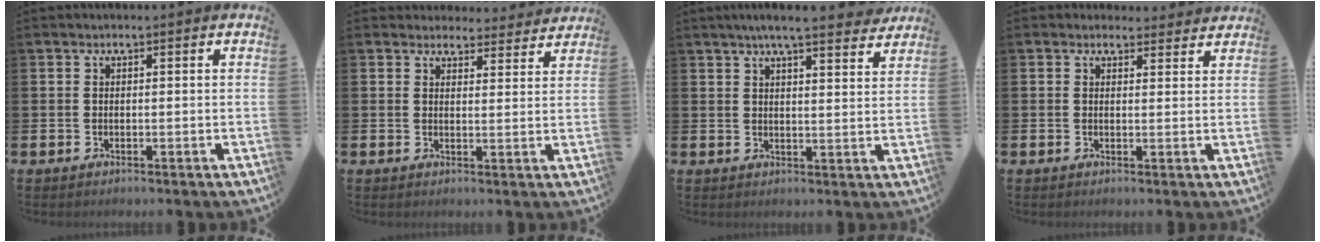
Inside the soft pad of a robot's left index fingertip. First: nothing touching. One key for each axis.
{"total": 3.7, "fx": 3.6, "fy": 1.1, "fz": -0.1, "tx": -0.001, "ty": -0.021, "tz": 0.063}
{"total": 6.0, "fx": 5.5, "fy": 0.2, "fz": 2.4, "tx": -0.038, "ty": -0.027, "tz": 0.093}
{"total": 2.2, "fx": 2.0, "fy": 0.8, "fz": 0.0, "tx": 0.004, "ty": -0.008, "tz": 0.036}